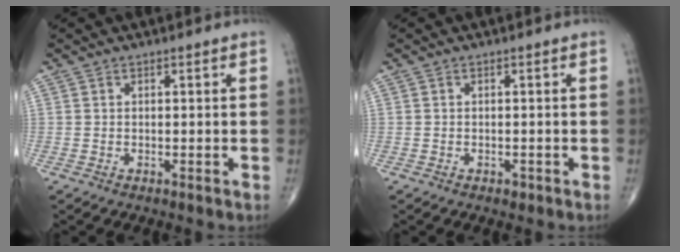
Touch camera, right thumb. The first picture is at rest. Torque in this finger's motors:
{"motor_torque": [0.02, 0.18, -0.11, -0.04, -0.01]}